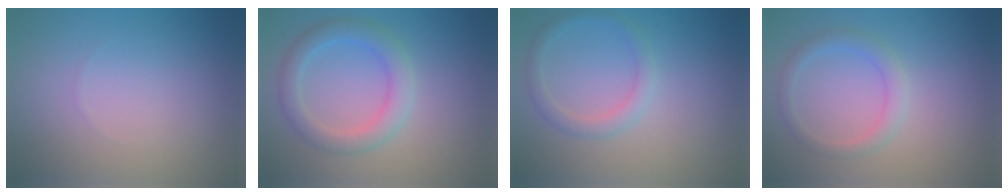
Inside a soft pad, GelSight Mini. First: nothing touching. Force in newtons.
{"total": 3.6, "press": 3.6, "slide": 0.1}
{"total": 2.0, "press": 2.0, "slide": 0.1}
{"total": 2.1, "press": 2.1, "slide": 0.2}